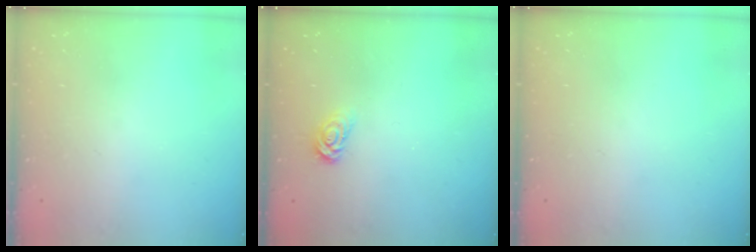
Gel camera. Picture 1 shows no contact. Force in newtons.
{"total": 3.0, "press": 3.0, "slide": 0.3}
{"total": 0.0}